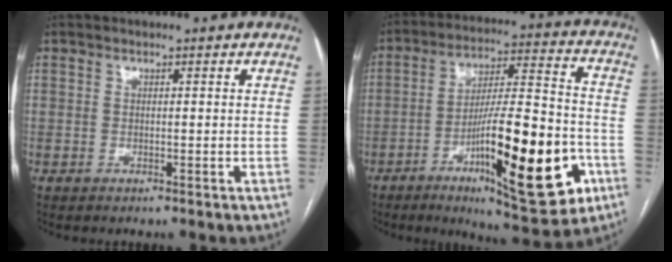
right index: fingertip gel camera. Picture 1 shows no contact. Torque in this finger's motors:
{"motor_torque": [2.14, 0.00, 0.49, 0.11]}